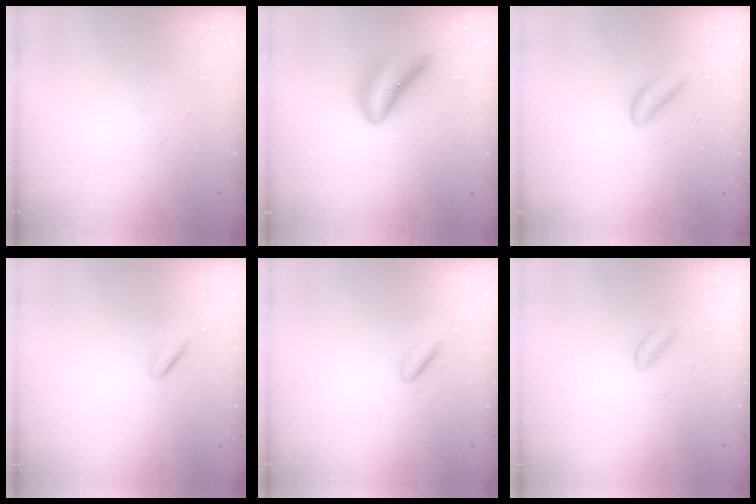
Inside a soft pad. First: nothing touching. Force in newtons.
{"total": 11.4, "press": 11.4, "slide": 0.6}
{"total": 2.7, "press": 2.7, "slide": 0.3}
{"total": 1.2, "press": 0.9, "slide": 0.7}
{"total": 2.5, "press": 2.4, "slide": 0.8}
{"total": 0.0}